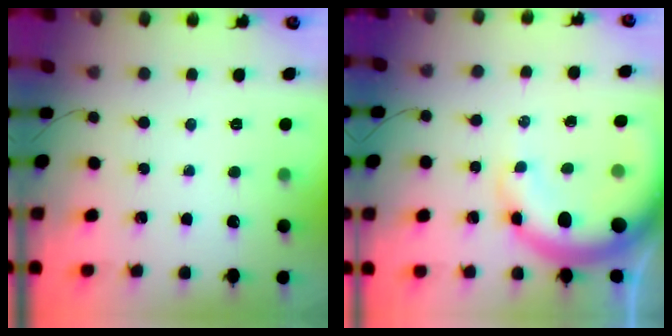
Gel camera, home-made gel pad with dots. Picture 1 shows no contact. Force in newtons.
{"total": 10.0, "press": 9.6, "slide": 2.7}